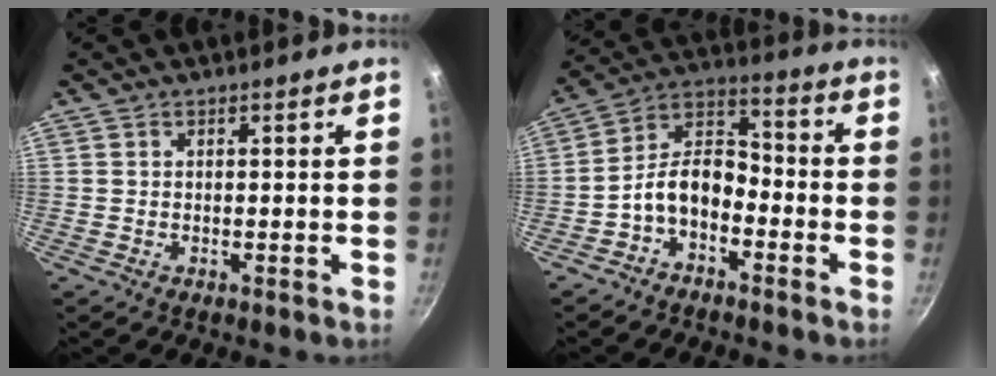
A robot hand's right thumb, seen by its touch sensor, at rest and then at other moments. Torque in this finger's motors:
{"motor_torque": [-0.37, 0.49, 0.98, -0.69, 0.10]}